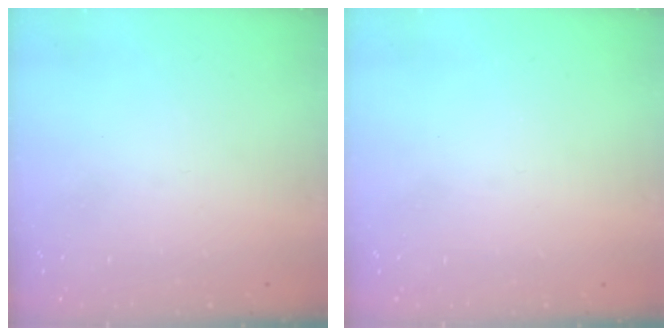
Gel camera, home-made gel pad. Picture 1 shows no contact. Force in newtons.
{"total": 0.0}